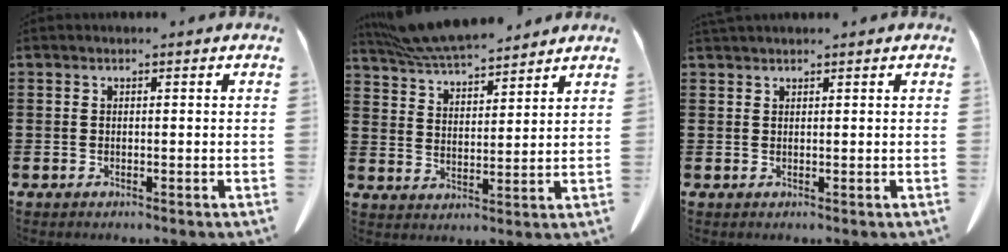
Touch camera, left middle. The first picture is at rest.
{"total": 7.8, "force": [7.2, 1.4, 2.5], "torque": [-0.076, -0.026, 0.132]}
{"total": 0.8, "force": [0.8, 0.1, 0.1], "torque": [-0.005, -0.001, 0.016]}